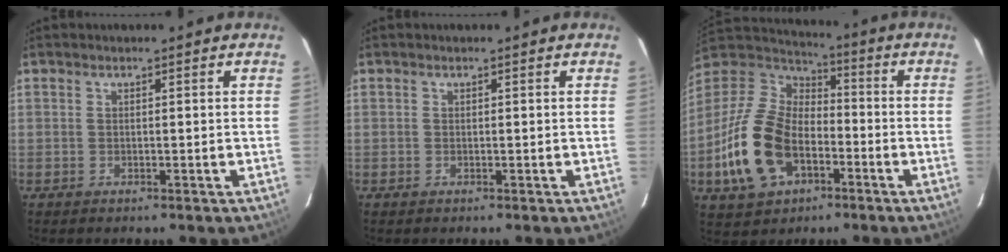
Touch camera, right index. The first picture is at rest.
{"total": 0.0}
{"total": 19.2, "force": [-6.6, 12.4, 13.1], "torque": [-0.298, 0.001, -0.114]}